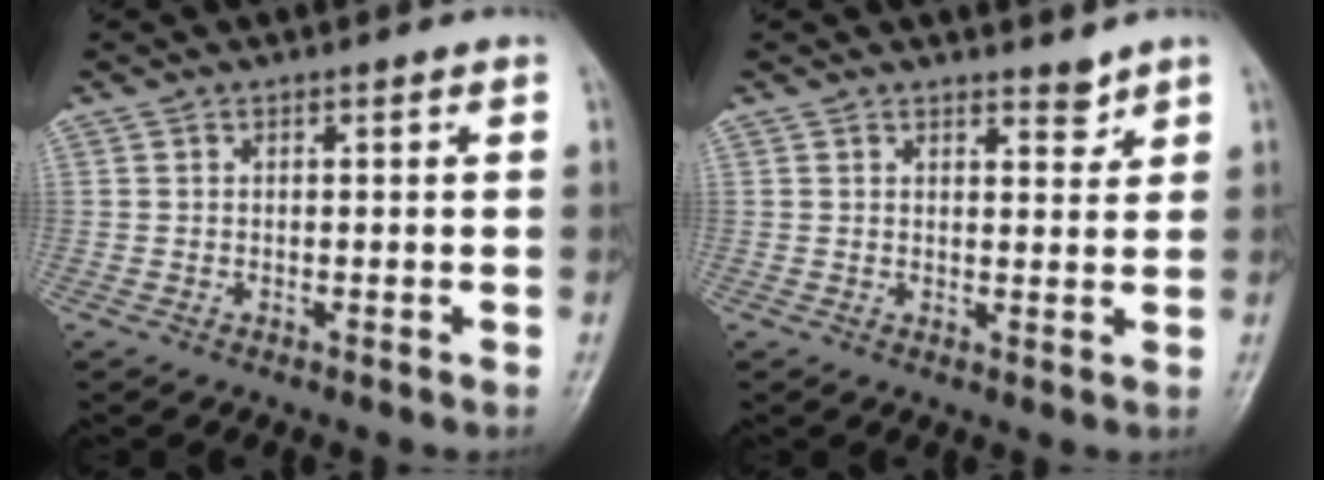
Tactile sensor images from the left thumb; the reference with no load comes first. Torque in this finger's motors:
{"motor_torque": [-0.13, 0.02, -0.27, -0.20, 0.02]}